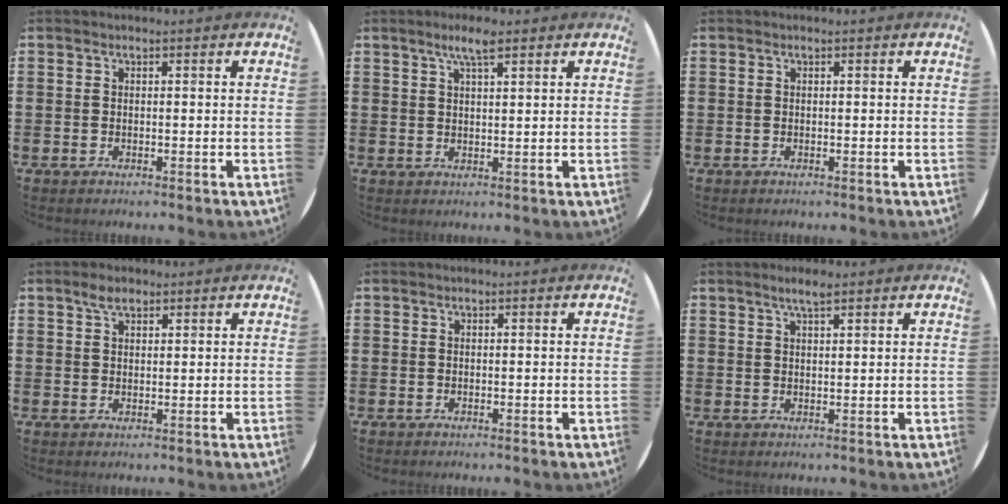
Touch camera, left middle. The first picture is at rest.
{"total": 4.1, "force": [2.9, 0.8, 2.9], "torque": [-0.053, 0.002, 0.048]}
{"total": 0.0}
{"total": 2.6, "force": [1.9, 1.2, 1.4], "torque": [-0.022, 0.002, 0.033]}
{"total": 0.0}
{"total": 2.8, "force": [2.1, 0.4, 1.8], "torque": [-0.038, 0.003, 0.036]}